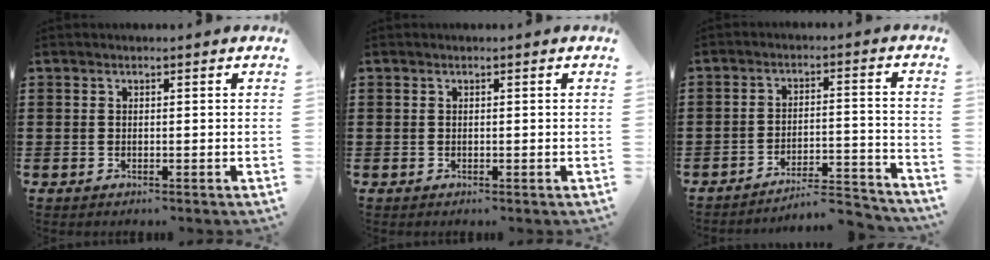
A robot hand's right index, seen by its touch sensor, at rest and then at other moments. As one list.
[{"total": 0.0}, {"total": 5.1, "force": [-4.9, 0.0, 1.5], "torque": [-0.029, -0.006, -0.099]}]